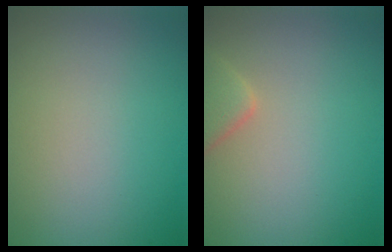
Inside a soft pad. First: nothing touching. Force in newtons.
{"total": 2.3, "press": 2.3, "slide": 0.2}